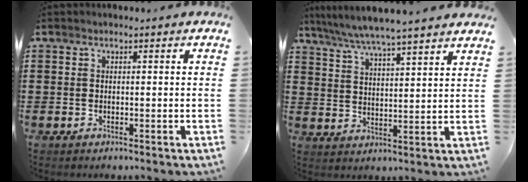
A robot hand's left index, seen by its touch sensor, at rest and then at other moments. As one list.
[{"total": 5.4, "force": [5.0, -0.6, 1.9], "torque": [-0.056, -0.030, 0.086]}]